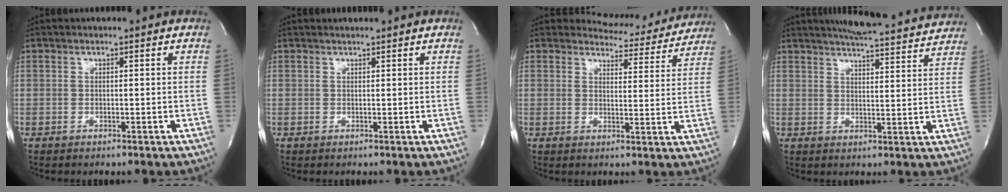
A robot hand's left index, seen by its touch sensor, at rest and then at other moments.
{"total": 1.1, "force": [1.1, -0.1, 0.2], "torque": [-0.003, 0.007, 0.021]}
{"total": 7.8, "force": [7.5, 1.8, -0.6], "torque": [0.014, -0.018, 0.083]}
{"total": 16.4, "force": [15.3, 1.8, 5.9], "torque": [-0.088, 0.000, 0.191]}